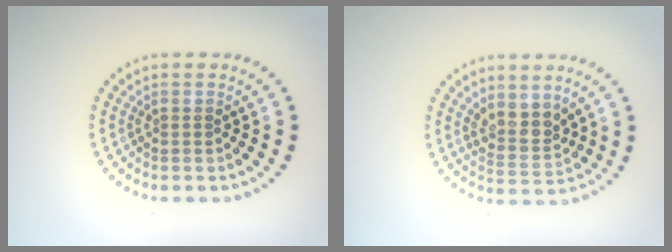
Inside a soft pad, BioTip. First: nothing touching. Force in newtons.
{"total": 2.6, "press": 2.1, "slide": 1.5}